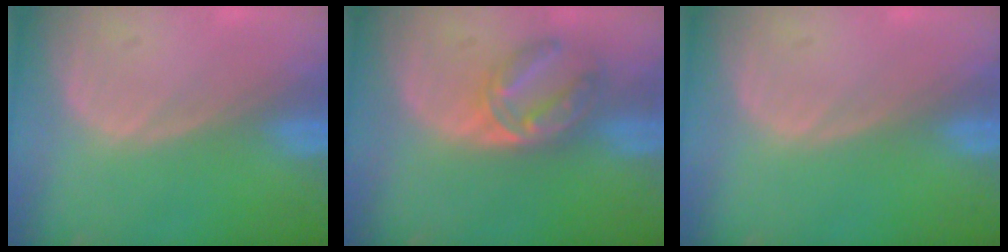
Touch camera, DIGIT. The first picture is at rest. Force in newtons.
{"total": 5.8, "press": 5.5, "slide": 1.8}
{"total": 0.0}